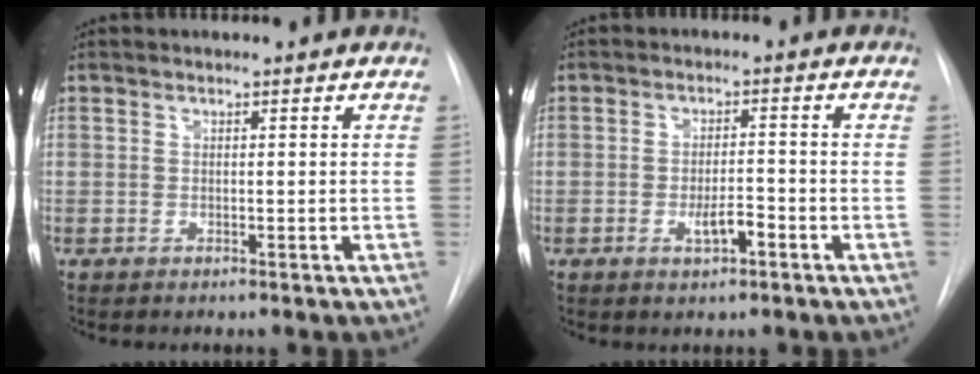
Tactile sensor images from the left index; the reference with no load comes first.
{"total": 3.3, "force": [-1.7, 1.1, 2.6], "torque": [-0.043, 0.002, -0.026]}